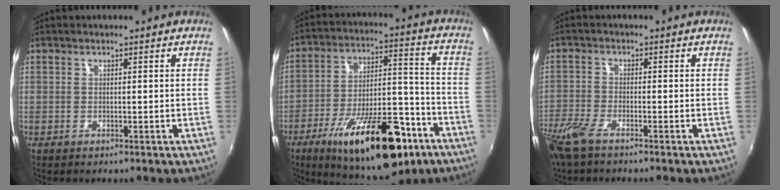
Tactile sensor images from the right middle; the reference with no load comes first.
{"total": 24.2, "force": [-14.0, 8.9, 17.6], "torque": [-0.286, -0.009, -0.204]}
{"total": 6.6, "force": [-5.1, 1.6, 4.0], "torque": [-0.105, -0.021, -0.104]}